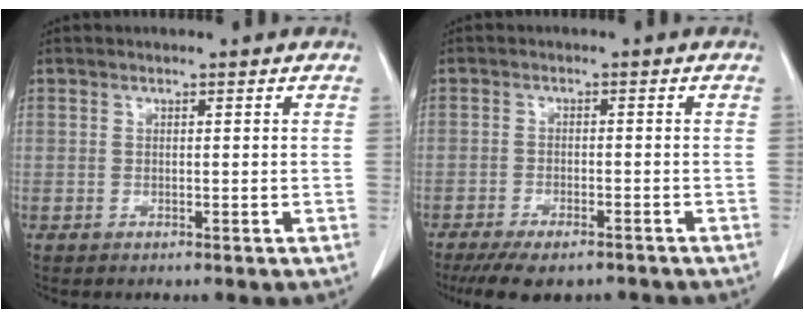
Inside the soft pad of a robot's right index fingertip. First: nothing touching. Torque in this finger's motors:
{"motor_torque": [0.79, -0.76, 0.22, 0.03]}